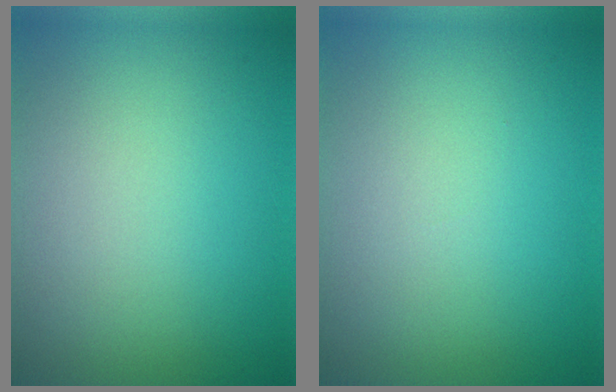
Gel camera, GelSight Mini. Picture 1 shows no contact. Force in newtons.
{"total": 0.0}